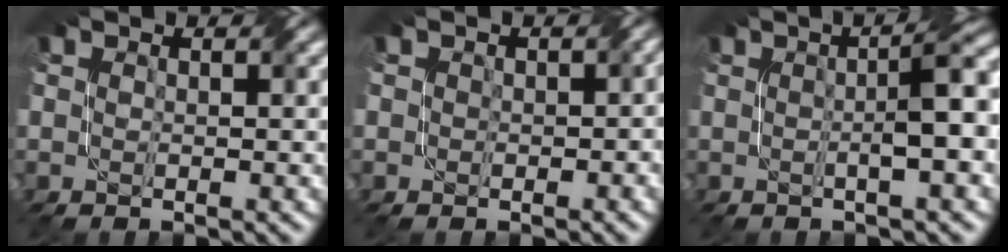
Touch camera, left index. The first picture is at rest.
{"total": 2.0, "force": [0.3, 1.6, 1.2], "torque": [-0.007, -0.002, -0.001]}
{"total": 5.3, "force": [0.3, 0.9, 5.2], "torque": [-0.069, 0.016, 0.000]}